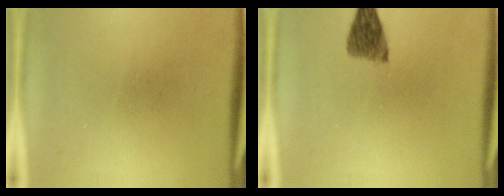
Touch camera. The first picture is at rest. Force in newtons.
{"total": 4.1}